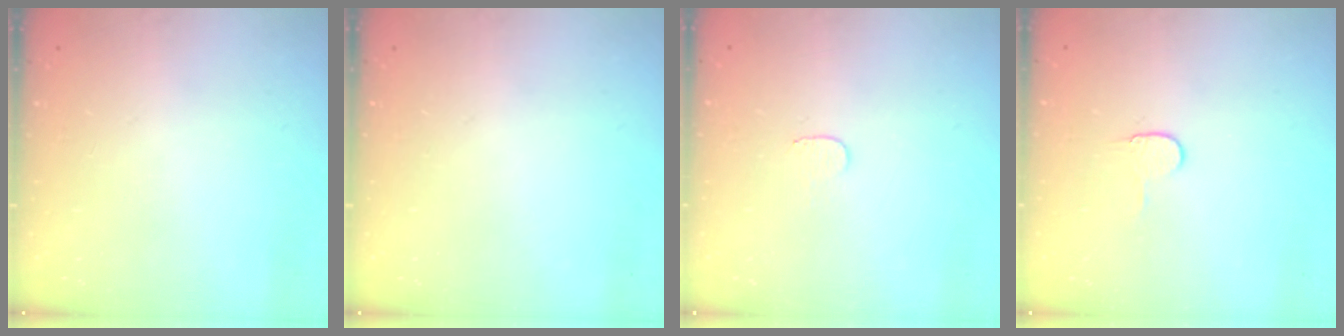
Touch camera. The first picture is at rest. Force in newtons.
{"total": 0.0}
{"total": 3.4, "press": 3.4, "slide": 0.2}
{"total": 5.0, "press": 4.9, "slide": 0.4}